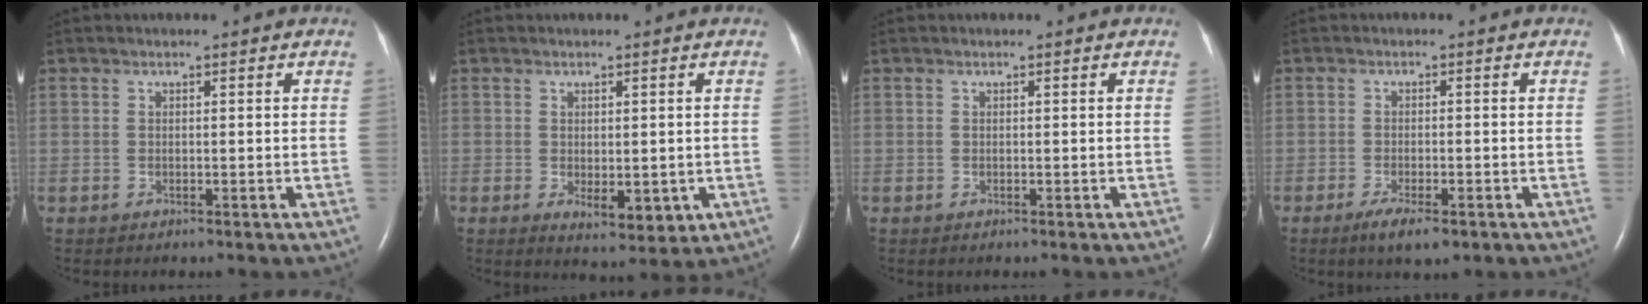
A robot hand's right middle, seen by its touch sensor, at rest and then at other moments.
{"total": 4.8, "force": [-1.0, 2.2, 4.1], "torque": [-0.052, -0.012, -0.002]}
{"total": 0.0}
{"total": 4.3, "force": [-2.6, 1.1, 3.2], "torque": [-0.060, -0.007, -0.040]}